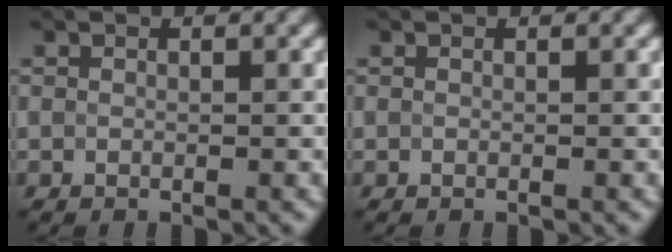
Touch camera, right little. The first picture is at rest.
{"total": 0.0}